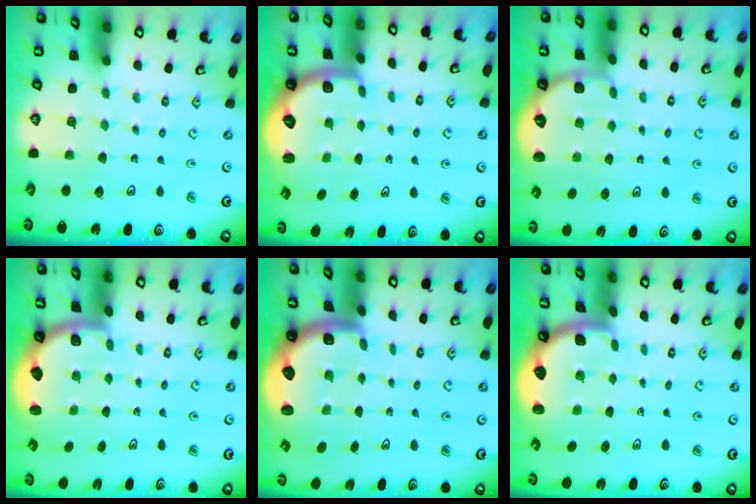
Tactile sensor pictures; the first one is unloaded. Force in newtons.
{"total": 1.9, "press": 1.8, "slide": 0.4}
{"total": 1.8, "press": 1.7, "slide": 0.1}
{"total": 1.9, "press": 1.8, "slide": 0.5}
{"total": 2.9, "press": 2.6, "slide": 1.4}
{"total": 1.4, "press": 1.4, "slide": 0.1}